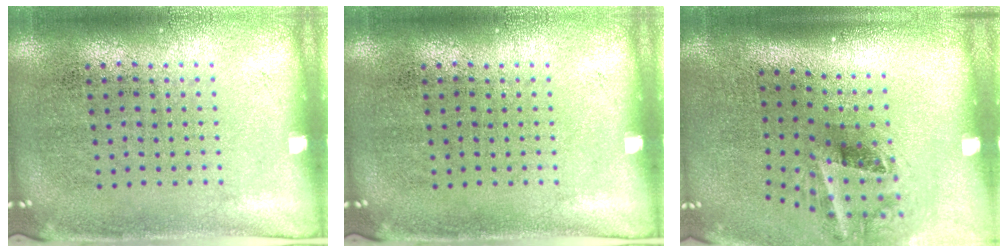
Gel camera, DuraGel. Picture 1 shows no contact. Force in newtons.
{"total": 0.0}
{"total": 2.1, "press": 1.3, "slide": 1.7}